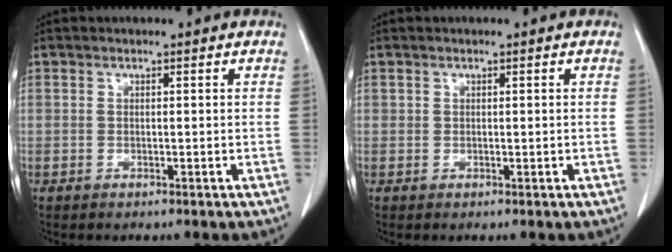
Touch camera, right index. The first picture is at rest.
{"total": 0.0}